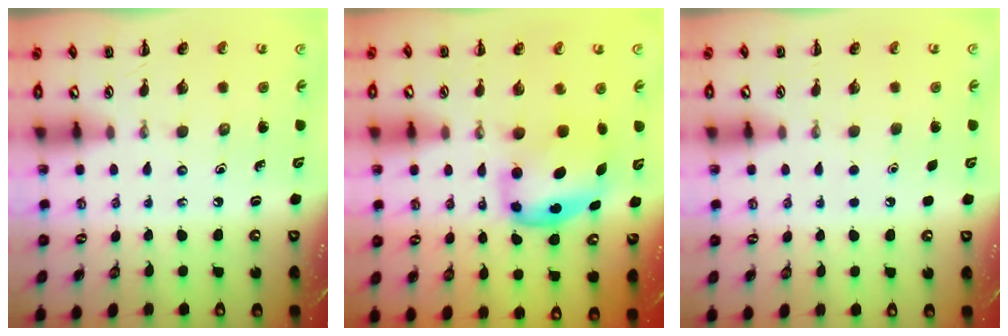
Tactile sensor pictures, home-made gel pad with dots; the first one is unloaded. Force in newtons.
{"total": 5.9, "press": 5.7, "slide": 1.3}
{"total": 1.7, "press": 1.7, "slide": 0.1}